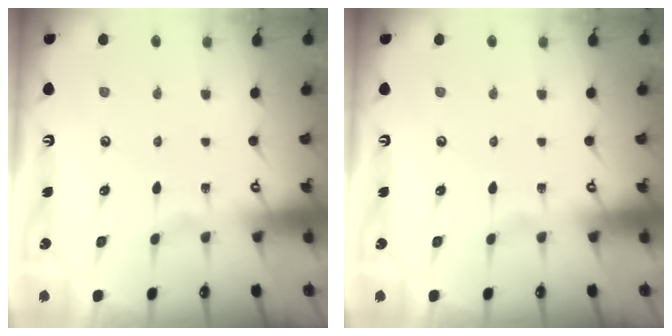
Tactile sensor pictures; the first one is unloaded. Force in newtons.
{"total": 0.0}